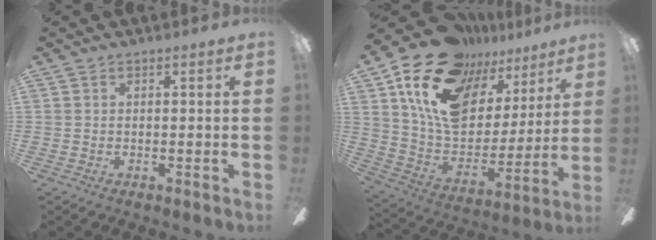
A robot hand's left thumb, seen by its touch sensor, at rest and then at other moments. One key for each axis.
{"total": 21.6, "fx": 13.4, "fy": 12.7, "fz": 11.3, "tx": -0.215, "ty": -0.074, "tz": 0.246}